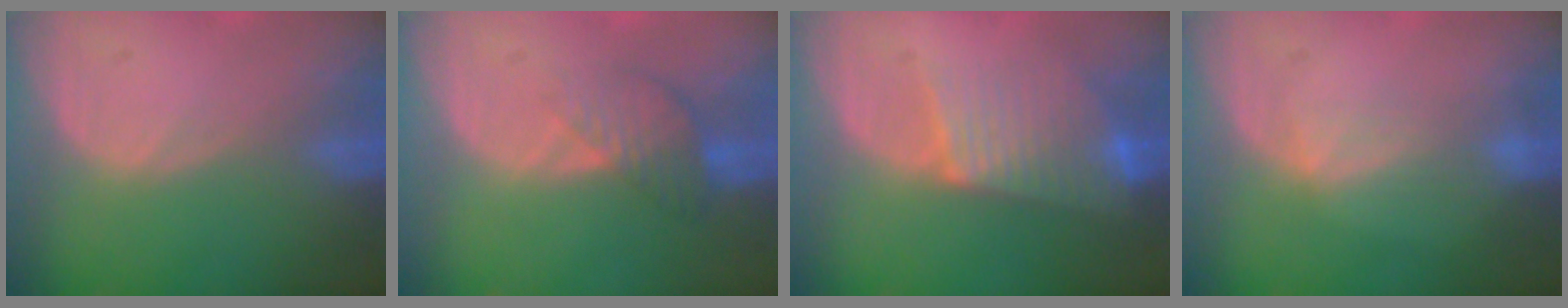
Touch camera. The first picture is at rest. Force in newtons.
{"total": 4.5, "press": 3.9, "slide": 2.3}
{"total": 7.5, "press": 6.6, "slide": 3.6}
{"total": 2.4, "press": 2.4, "slide": 0.4}